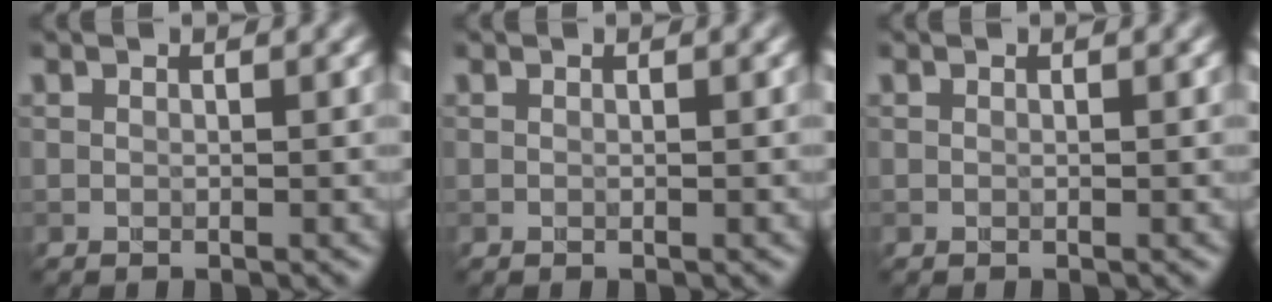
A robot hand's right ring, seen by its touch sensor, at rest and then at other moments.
{"total": 0.0}
{"total": 0.0}